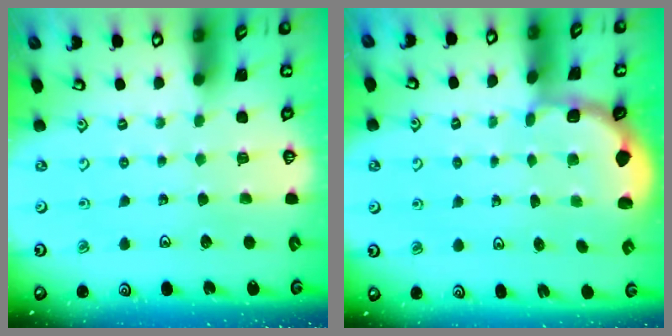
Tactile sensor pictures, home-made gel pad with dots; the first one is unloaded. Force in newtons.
{"total": 1.8, "press": 1.6, "slide": 0.7}